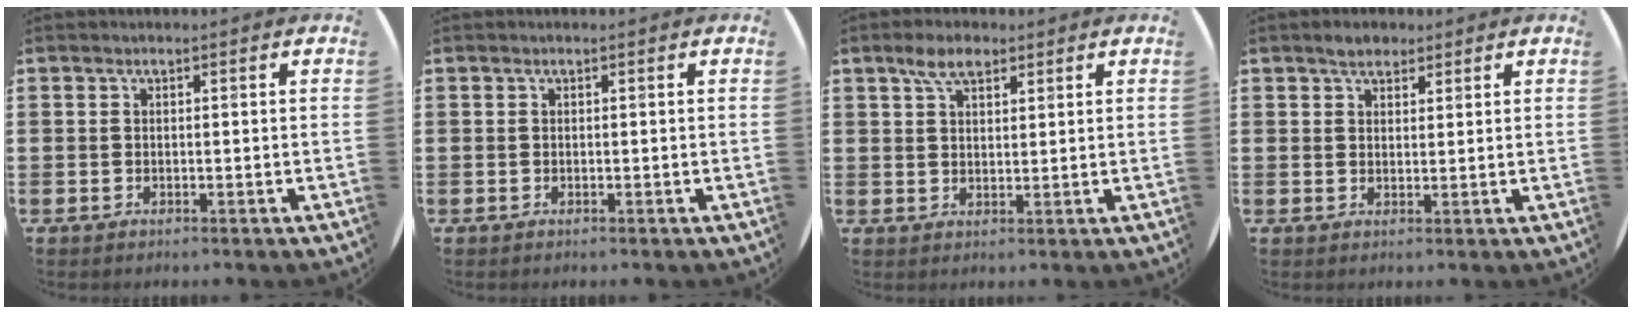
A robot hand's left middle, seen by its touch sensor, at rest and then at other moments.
{"total": 0.0}
{"total": 4.2, "force": [3.0, 1.8, 2.3], "torque": [-0.042, 0.003, 0.053]}
{"total": 2.3, "force": [1.9, 1.0, 0.6], "torque": [-0.006, 0.001, 0.035]}